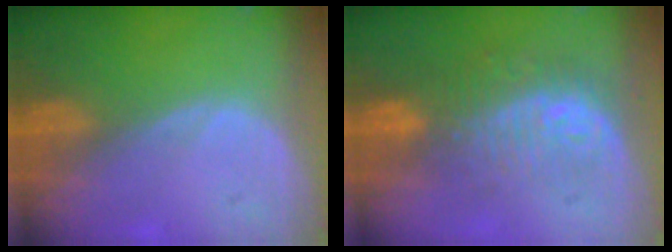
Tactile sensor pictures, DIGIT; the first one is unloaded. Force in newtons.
{"total": 9.0, "press": 8.7, "slide": 2.4}